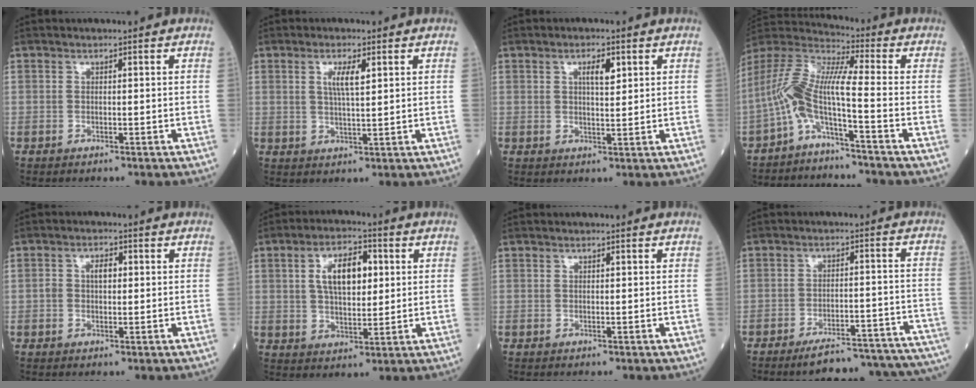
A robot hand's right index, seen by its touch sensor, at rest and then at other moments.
{"total": 3.9, "force": [1.5, 0.6, 3.6], "torque": [-0.069, 0.001, 0.026]}
{"total": 3.3, "force": [1.5, 0.9, 2.8], "torque": [-0.048, 0.001, 0.024]}
{"total": 8.9, "force": [-4.0, -0.1, 8.0], "torque": [-0.172, 0.029, -0.084]}
{"total": 3.0, "force": [0.4, 1.7, 2.5], "torque": [-0.049, 0.014, 0.009]}
{"total": 8.9, "force": [2.3, 4.0, 7.6], "torque": [-0.139, 0.016, 0.040]}
{"total": 0.0}
{"total": 19.6, "force": [-18.3, 1.7, 6.9], "torque": [-0.037, 0.021, -0.234]}